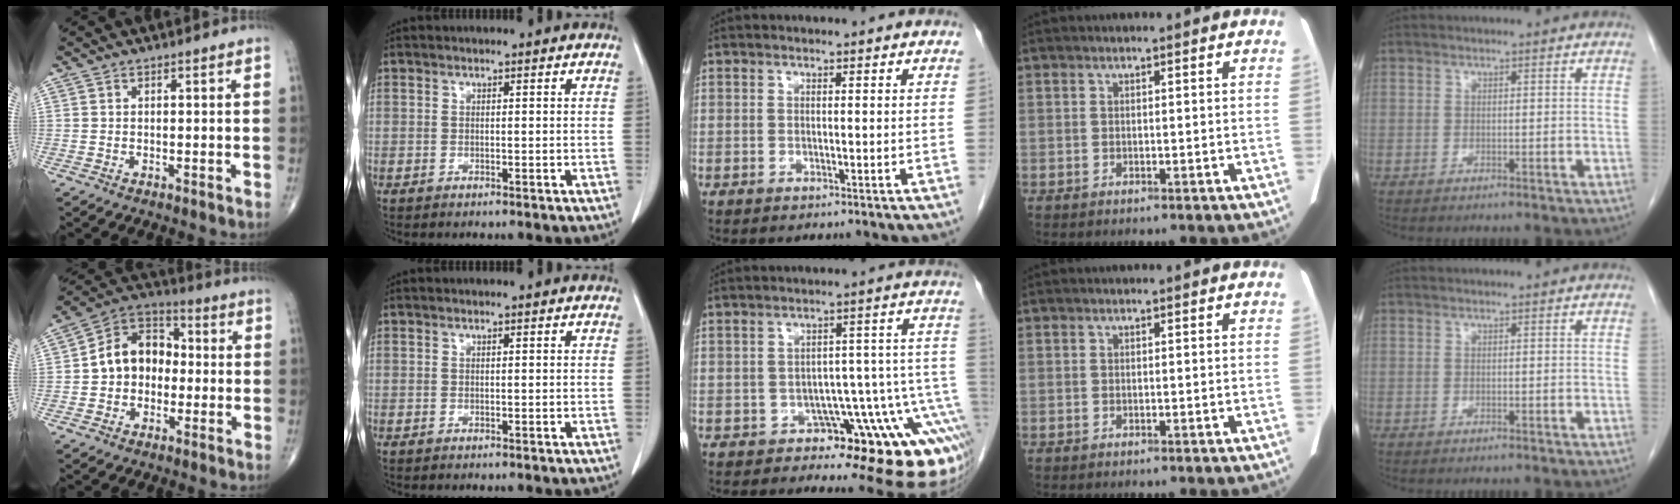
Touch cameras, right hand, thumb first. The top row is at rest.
{"thumb": {"total": 11.8, "force": [-0.5, 9.0, 7.5], "torque": [-0.092, 0.039, -0.023]}, "middle": {"total": 13.5, "force": [-8.8, 5.2, 8.9], "torque": [-0.015, 0.058, -0.103]}}